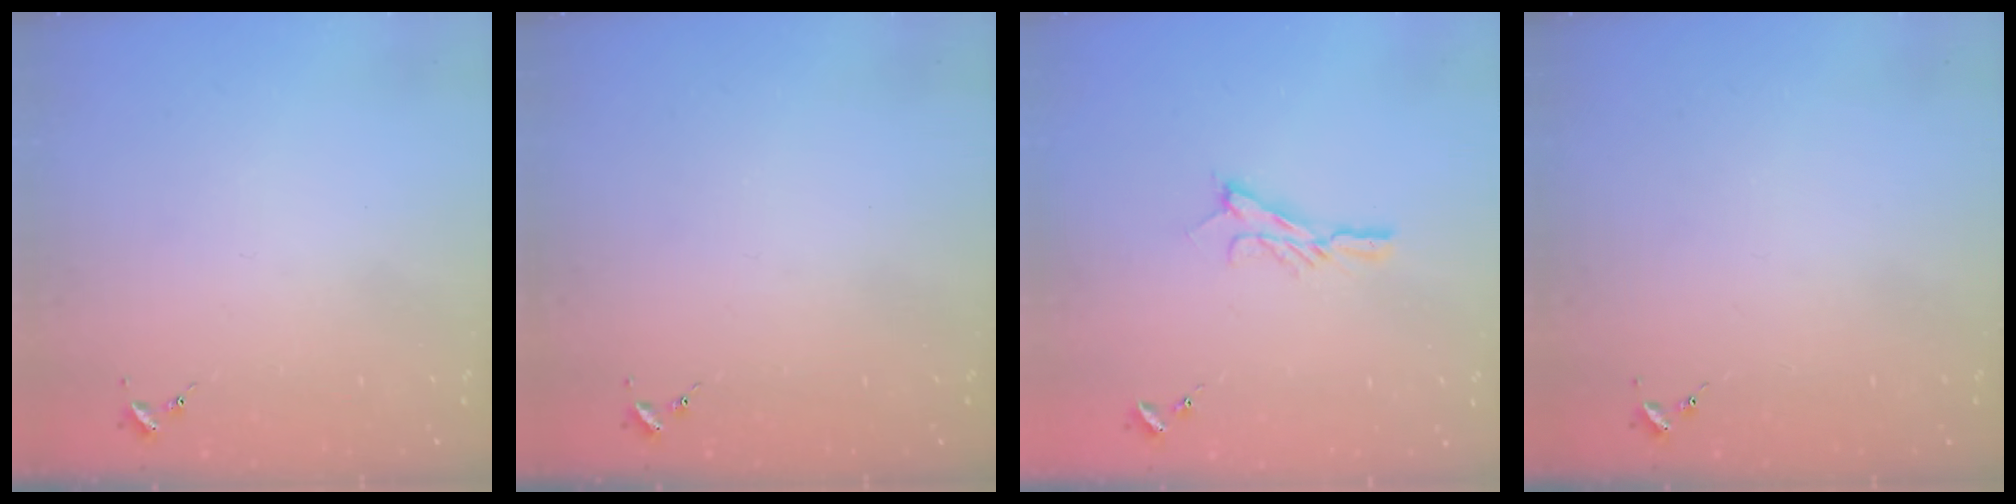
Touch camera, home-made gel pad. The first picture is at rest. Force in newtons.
{"total": 0.0}
{"total": 8.3, "press": 8.3, "slide": 0.6}
{"total": 0.0}